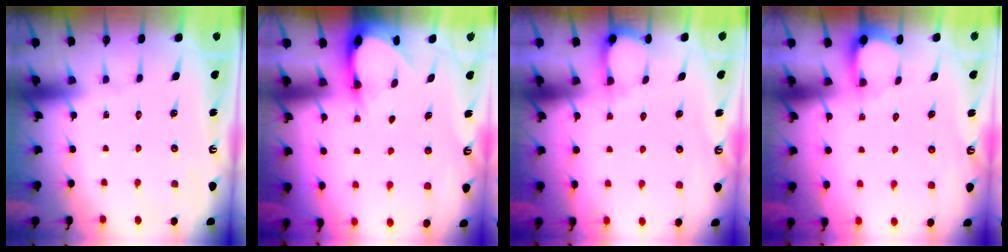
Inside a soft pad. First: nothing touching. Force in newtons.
{"total": 3.0, "press": 3.0, "slide": 0.3}
{"total": 3.9, "press": 3.8, "slide": 0.4}
{"total": 2.4, "press": 2.4, "slide": 0.3}